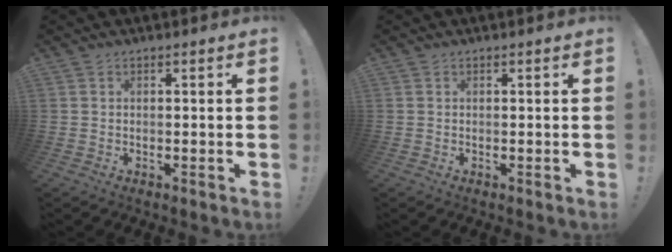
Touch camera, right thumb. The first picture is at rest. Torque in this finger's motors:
{"motor_torque": [0.01, 0.00, -0.07, 0.04, 0.02]}